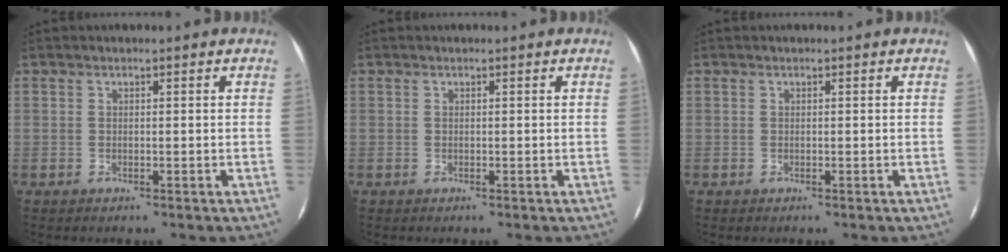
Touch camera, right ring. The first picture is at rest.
{"total": 0.0}
{"total": 0.0}